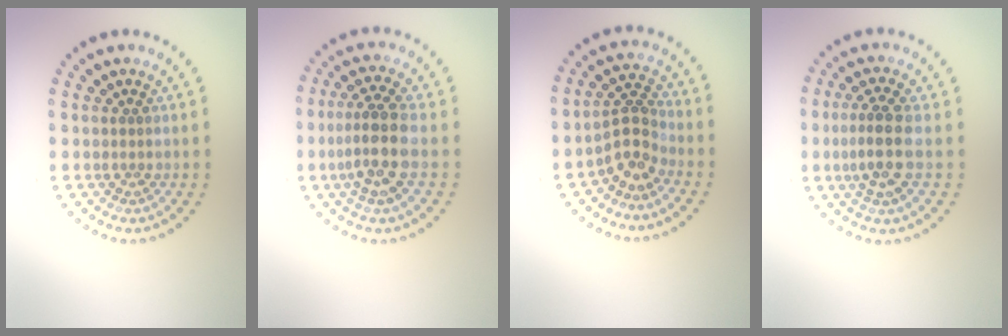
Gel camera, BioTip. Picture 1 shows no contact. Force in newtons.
{"total": 3.9, "press": 3.4, "slide": 1.8}
{"total": 2.9, "press": 2.3, "slide": 1.7}
{"total": 3.4, "press": 3.0, "slide": 1.6}